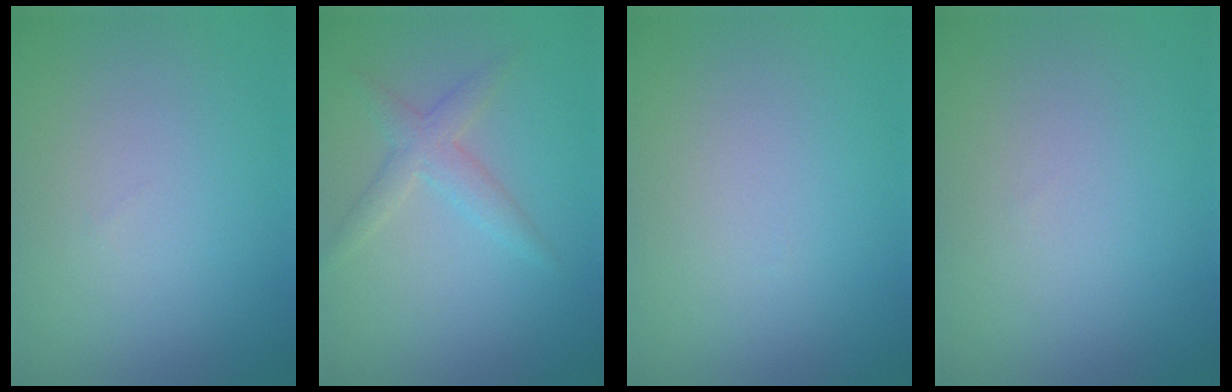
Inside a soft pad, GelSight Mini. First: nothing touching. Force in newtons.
{"total": 2.3, "press": 2.3, "slide": 0.0}
{"total": 0.0}
{"total": 0.0}